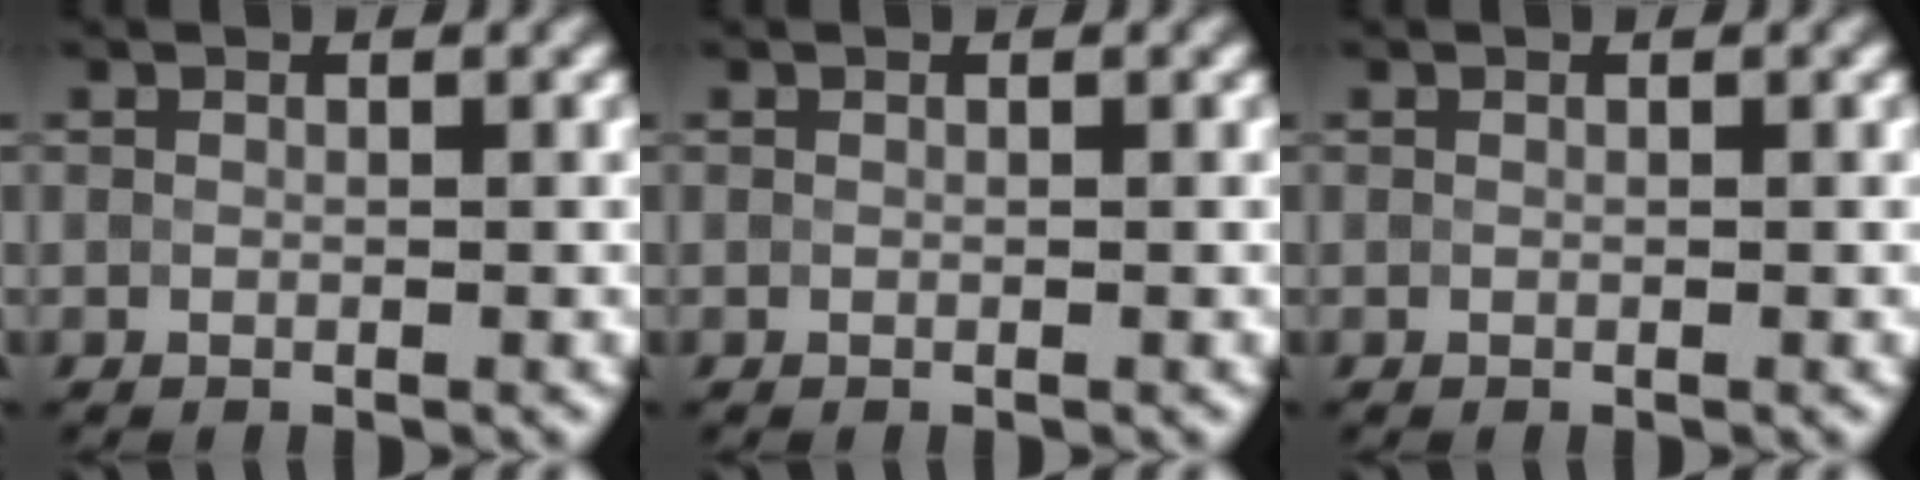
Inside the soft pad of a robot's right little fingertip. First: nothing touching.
{"total": 0.0}
{"total": 0.0}